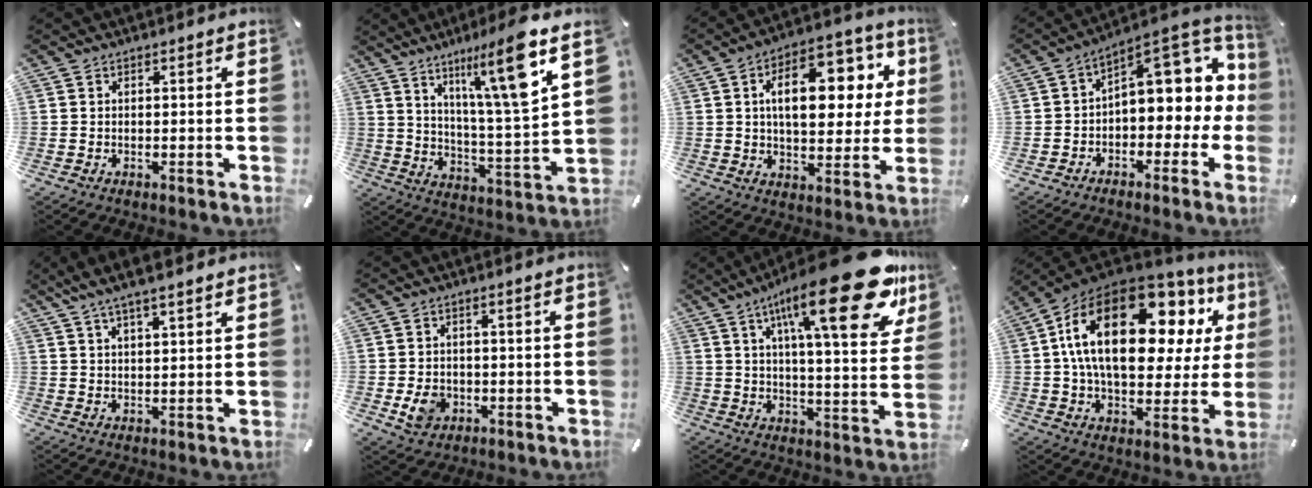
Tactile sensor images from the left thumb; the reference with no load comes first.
{"total": 16.6, "force": [9.7, 2.4, 13.2], "torque": [-0.212, -0.049, 0.144]}
{"total": 17.3, "force": [5.0, 9.8, 13.3], "torque": [-0.193, -0.012, 0.081]}
{"total": 12.0, "force": [4.4, 7.1, 8.6], "torque": [-0.106, -0.040, 0.075]}
{"total": 6.1, "force": [4.9, 1.0, 3.4], "torque": [-0.077, -0.014, 0.089]}
{"total": 5.6, "force": [-1.3, 4.8, 2.7], "torque": [-0.050, -0.003, -0.024]}
{"total": 27.0, "force": [13.9, 6.9, 22.0], "torque": [-0.335, -0.075, 0.213]}
{"total": 25.3, "force": [8.9, 13.2, 19.7], "torque": [-0.355, -0.044, 0.143]}